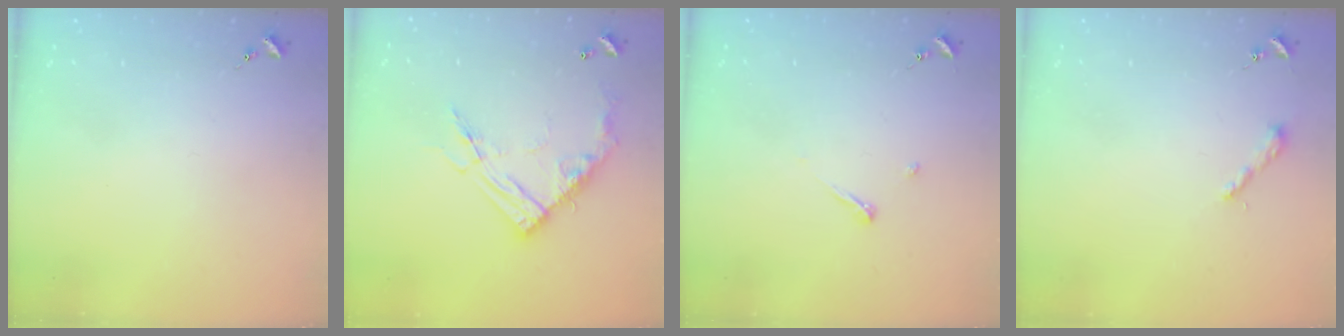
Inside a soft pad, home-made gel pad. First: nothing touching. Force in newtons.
{"total": 16.0, "press": 15.9, "slide": 1.5}
{"total": 3.6, "press": 3.6, "slide": 0.4}
{"total": 3.8, "press": 3.8, "slide": 0.3}